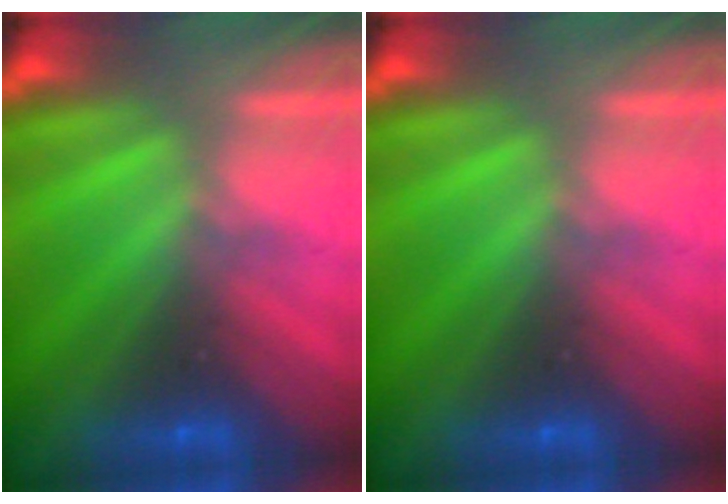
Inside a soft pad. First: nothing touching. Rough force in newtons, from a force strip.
{"total": 0.0}